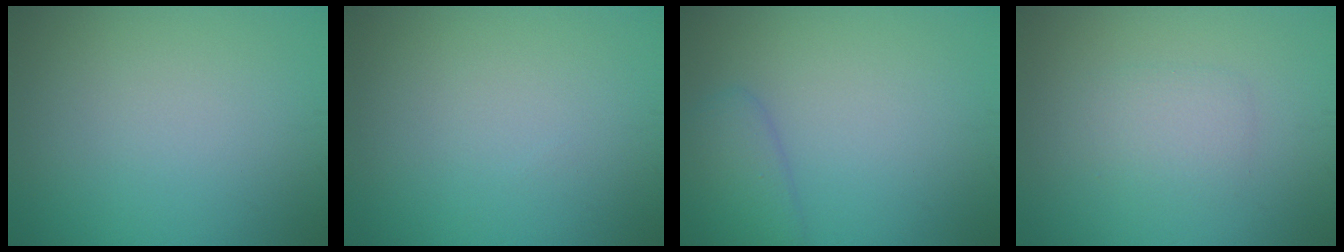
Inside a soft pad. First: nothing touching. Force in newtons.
{"total": 0.0}
{"total": 2.7, "press": 2.7, "slide": 0.2}
{"total": 1.9, "press": 1.9, "slide": 0.0}